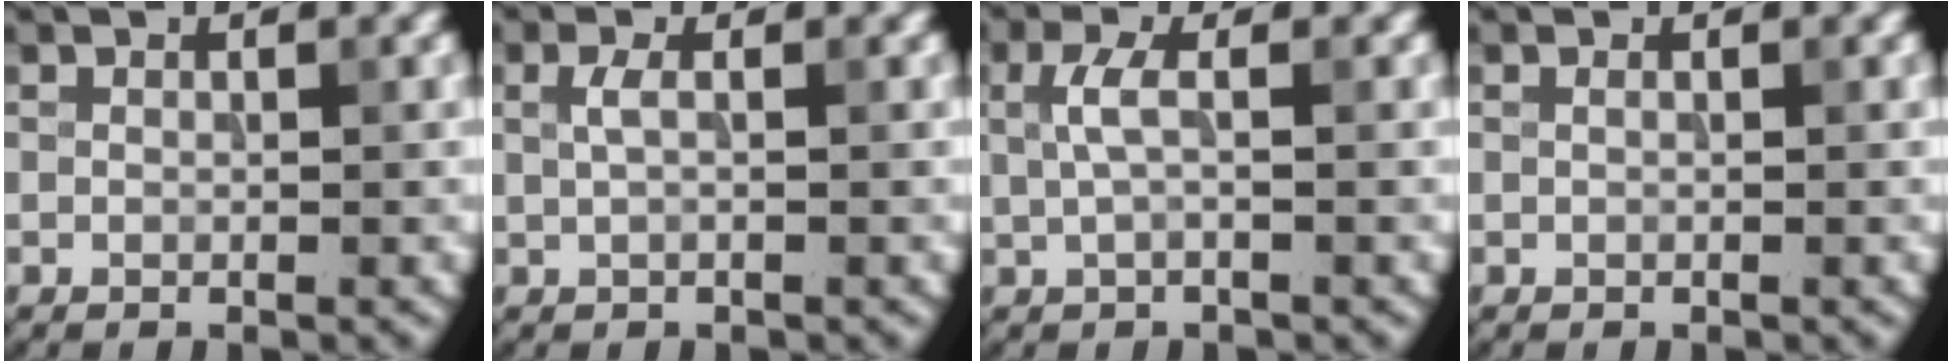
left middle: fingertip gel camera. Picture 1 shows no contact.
{"total": 1.3, "force": [0.3, 0.3, 1.2], "torque": [-0.027, 0.002, 0.004]}
{"total": 2.1, "force": [0.3, 0.5, 2.0], "torque": [-0.046, 0.004, 0.004]}
{"total": 0.0}